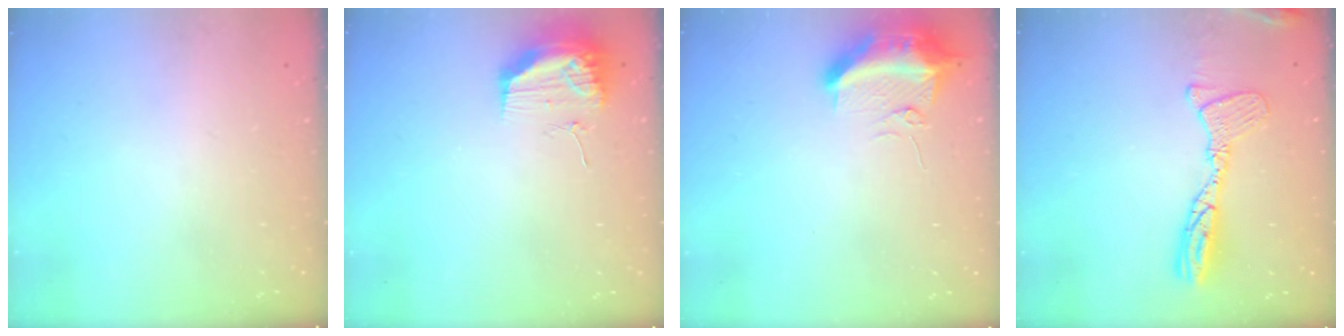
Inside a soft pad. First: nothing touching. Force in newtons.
{"total": 17.0, "press": 13.3, "slide": 10.6}
{"total": 12.3, "press": 10.8, "slide": 5.9}
{"total": 13.5, "press": 13.5, "slide": 1.3}